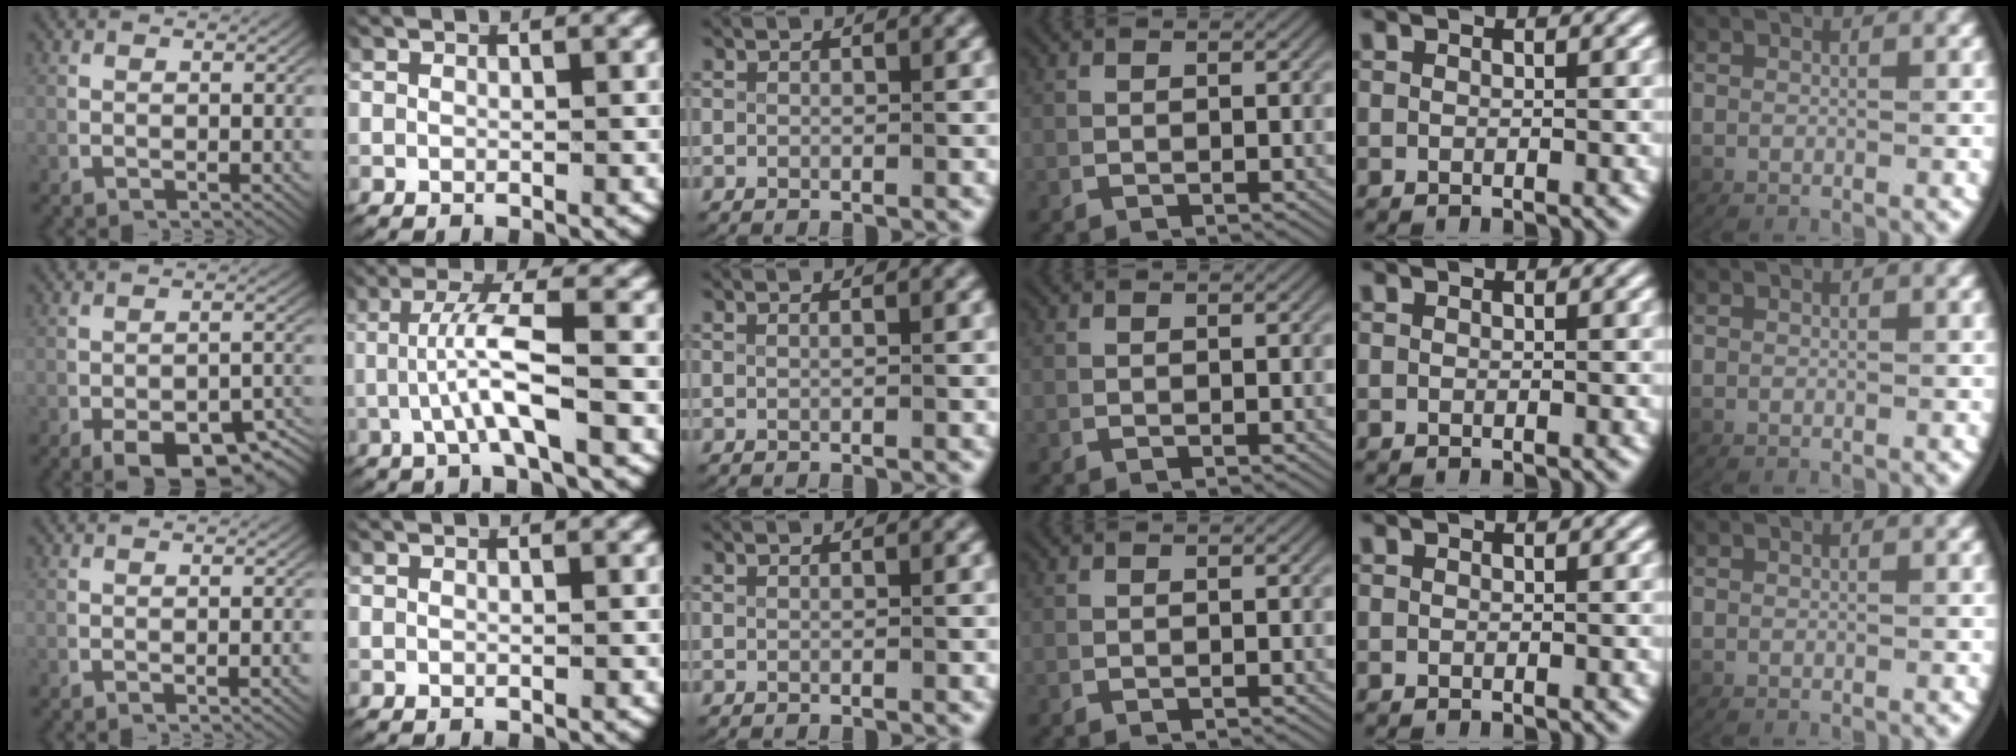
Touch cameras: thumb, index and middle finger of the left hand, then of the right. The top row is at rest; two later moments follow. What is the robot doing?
{"motion": "lift_and_place", "object": "keyboard"}